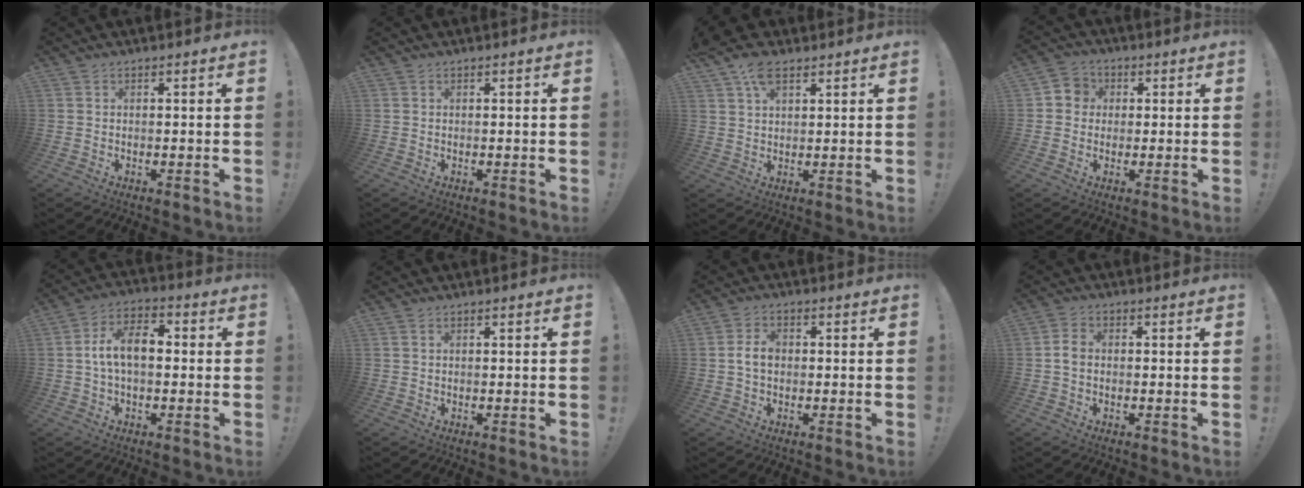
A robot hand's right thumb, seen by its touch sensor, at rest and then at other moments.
{"total": 0.0}
{"total": 7.4, "force": [4.5, 3.7, 4.5], "torque": [-0.077, -0.015, 0.084]}
{"total": 5.0, "force": [0.0, 4.9, 1.4], "torque": [-0.023, 0.011, 0.001]}
{"total": 10.3, "force": [0.0, 5.8, 8.6], "torque": [-0.147, 0.010, 0.002]}
{"total": 0.0}
{"total": 4.6, "force": [-0.3, 3.0, 3.4], "torque": [-0.065, 0.009, -0.007]}
{"total": 3.4, "force": [-0.2, 2.5, 2.3], "torque": [-0.032, 0.009, -0.004]}